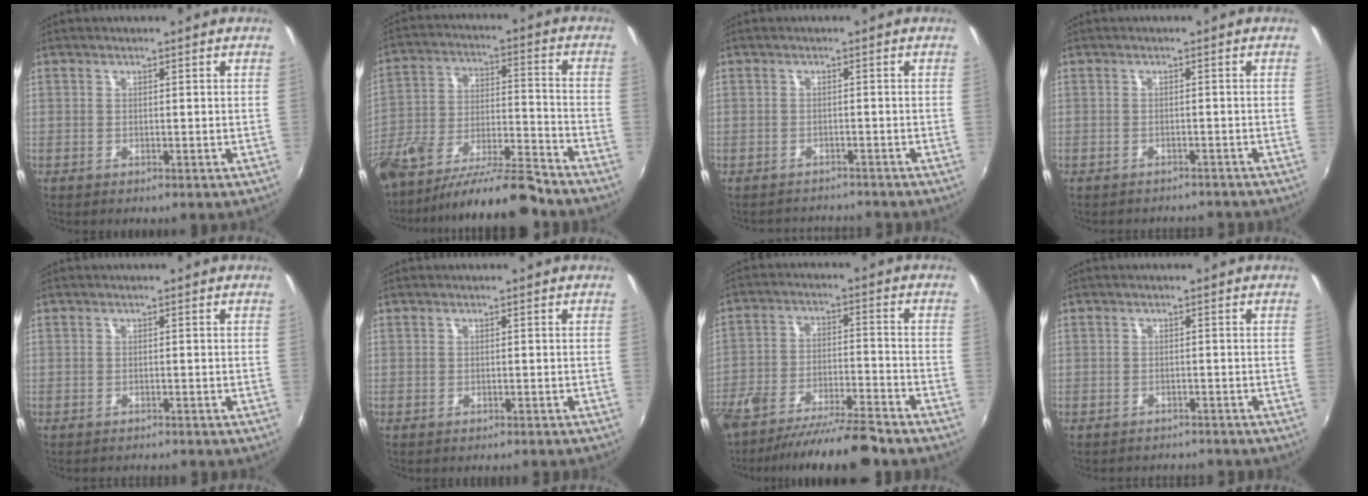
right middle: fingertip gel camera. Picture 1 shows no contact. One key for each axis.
{"total": 15.9, "fx": -12.6, "fy": 2.9, "fz": 9.3, "tx": -0.185, "ty": -0.026, "tz": -0.214}
{"total": 4.1, "fx": -3.6, "fy": 1.9, "fz": 0.0, "tx": -0.008, "ty": 0.009, "tz": -0.058}
{"total": 4.4, "fx": -4.0, "fy": 1.8, "fz": 0.8, "tx": -0.018, "ty": -0.002, "tz": -0.052}
{"total": 2.7, "fx": -2.6, "fy": 0.5, "fz": 0.6, "tx": -0.018, "ty": -0.012, "tz": -0.038}
{"total": 2.6, "fx": -2.4, "fy": 0.5, "fz": 0.9, "tx": -0.019, "ty": -0.010, "tz": -0.031}
{"total": 14.6, "fx": -12.2, "fy": 2.0, "fz": 7.7, "tx": -0.164, "ty": -0.030, "tz": -0.202}
{"total": 4.0, "fx": -3.3, "fy": 2.2, "fz": 0.3, "tx": -0.006, "ty": 0.010, "tz": -0.048}